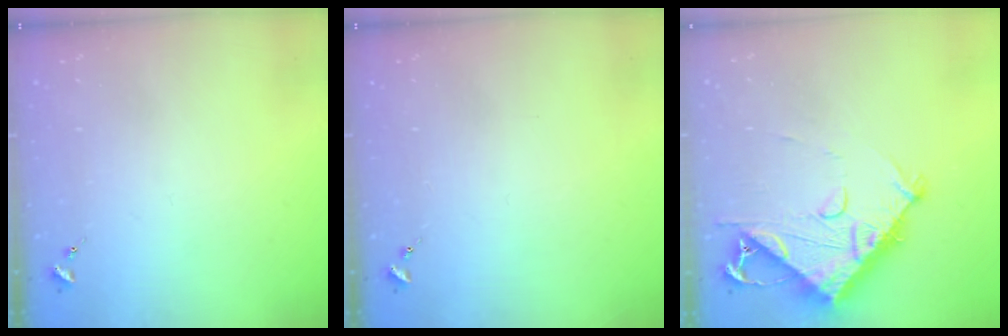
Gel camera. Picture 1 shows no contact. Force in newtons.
{"total": 0.0}
{"total": 13.1, "press": 13.0, "slide": 1.0}